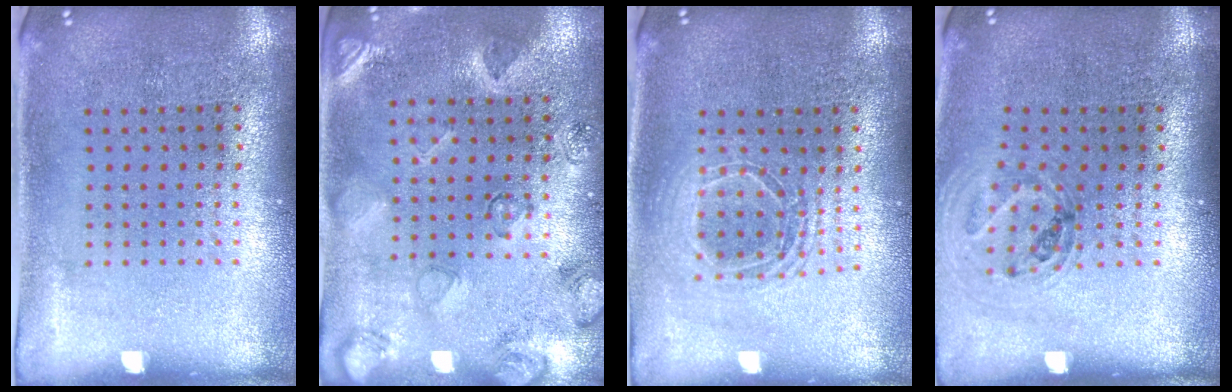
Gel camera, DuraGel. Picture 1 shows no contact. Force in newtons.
{"total": 2.5, "press": 1.9, "slide": 1.6}
{"total": 1.7, "press": 1.5, "slide": 0.9}
{"total": 1.0, "press": 0.9, "slide": 0.2}